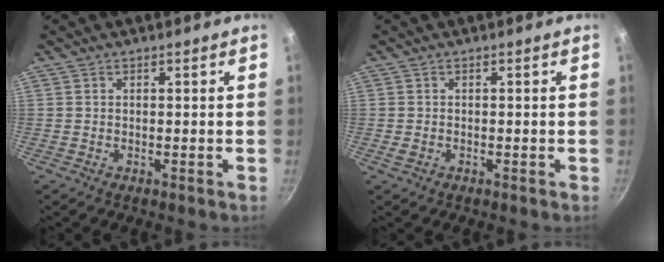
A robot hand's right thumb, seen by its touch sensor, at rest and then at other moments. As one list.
[{"total": 1.1, "force": [-0.4, 0.8, 0.7], "torque": [-0.013, 0.001, -0.008]}]